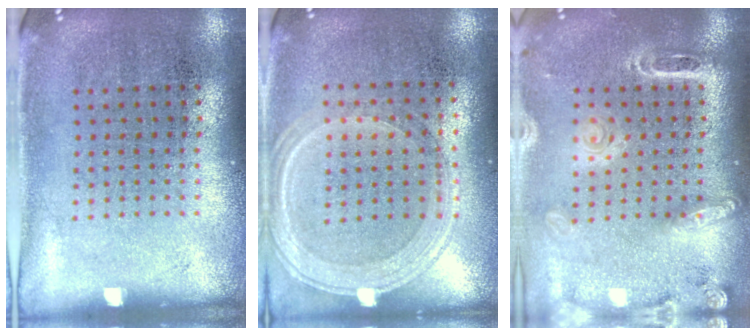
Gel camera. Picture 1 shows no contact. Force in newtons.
{"total": 1.3, "press": 1.2, "slide": 0.4}
{"total": 2.1, "press": 1.9, "slide": 0.9}